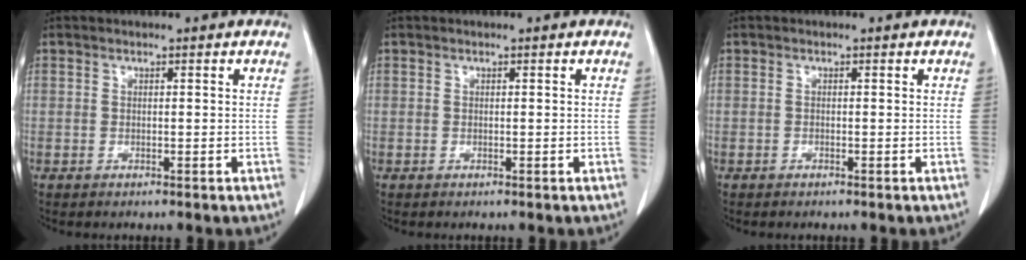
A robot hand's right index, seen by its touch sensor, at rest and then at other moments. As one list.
[{"total": 0.0}, {"total": 0.0}]